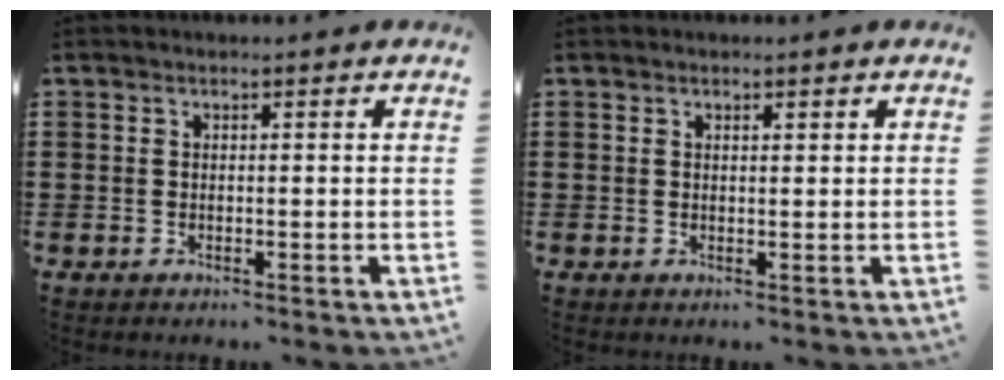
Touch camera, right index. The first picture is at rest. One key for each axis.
{"total": 0.6, "fx": 0.4, "fy": 0.2, "fz": 0.4, "tx": -0.009, "ty": 0.002, "tz": 0.008}